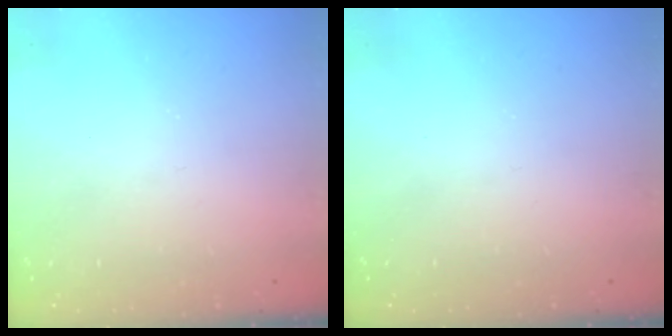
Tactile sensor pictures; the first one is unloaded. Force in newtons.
{"total": 0.0}